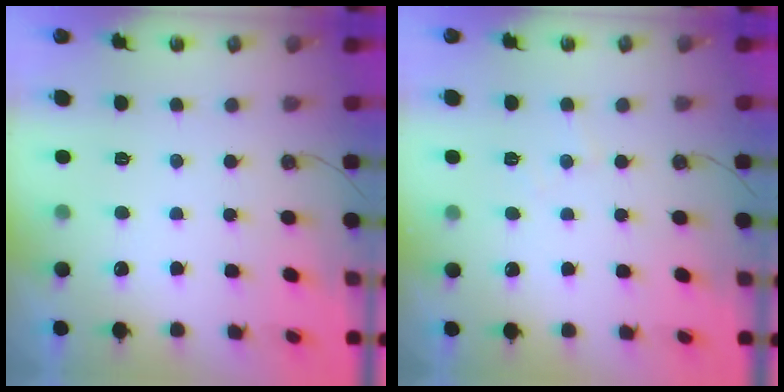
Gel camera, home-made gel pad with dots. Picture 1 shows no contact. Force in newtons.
{"total": 5.5, "press": 5.4, "slide": 0.8}